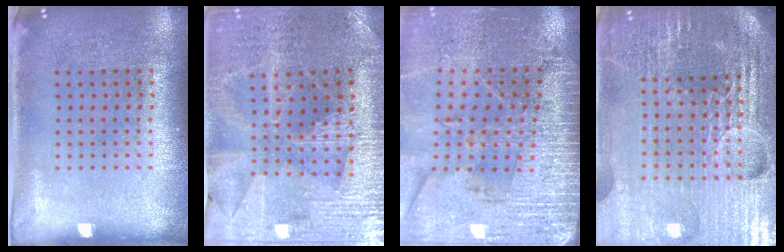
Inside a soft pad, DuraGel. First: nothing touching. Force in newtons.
{"total": 3.0, "press": 2.9, "slide": 0.5}
{"total": 3.0, "press": 3.0, "slide": 0.5}
{"total": 6.0, "press": 5.3, "slide": 2.8}